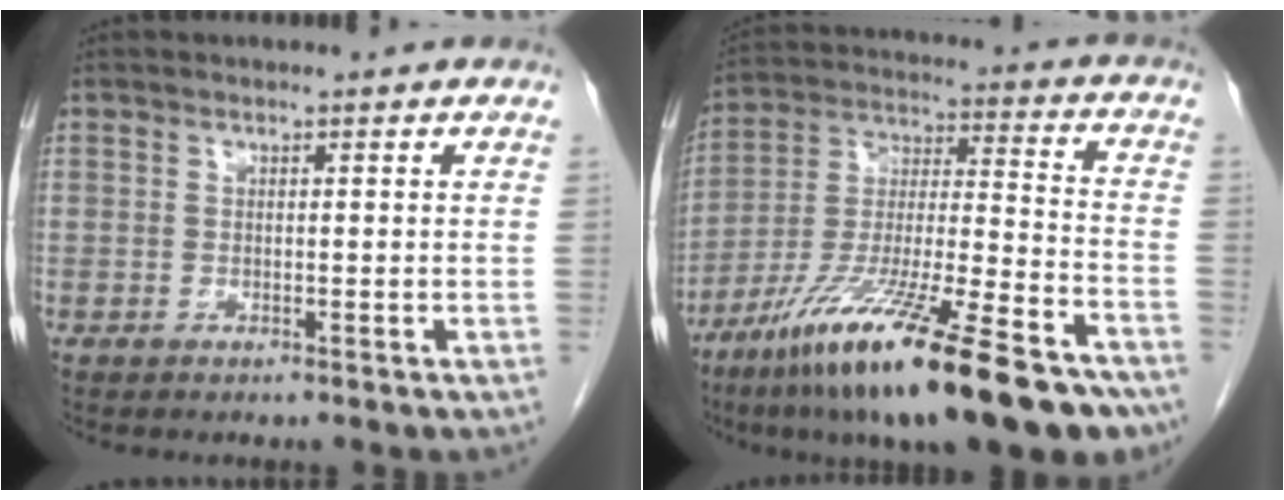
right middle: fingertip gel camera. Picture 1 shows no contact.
{"total": 26.4, "force": [-17.4, 3.8, 19.5], "torque": [-0.285, -0.030, -0.296]}